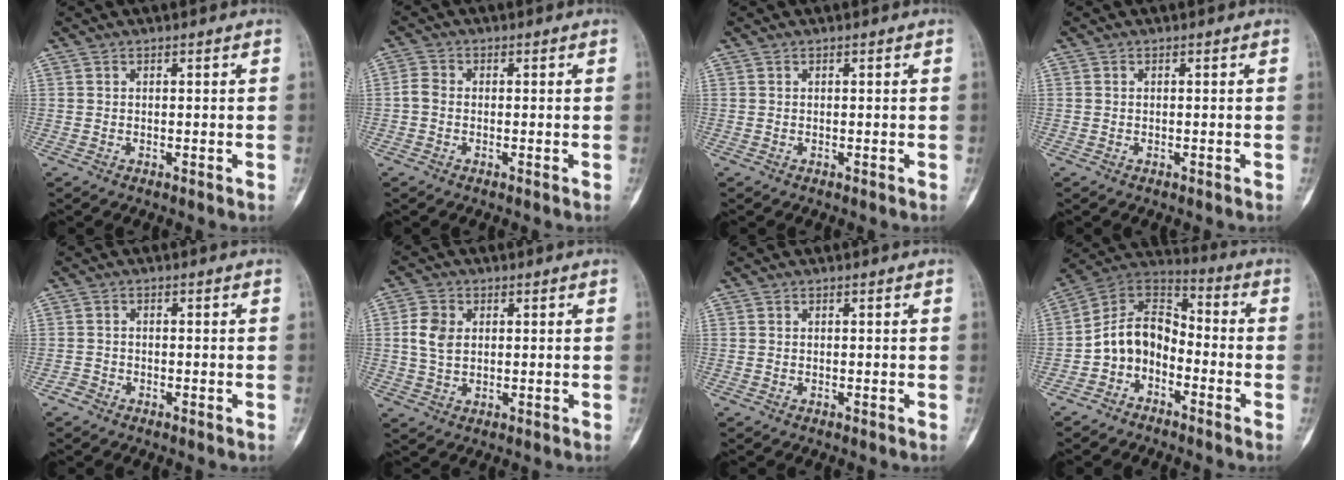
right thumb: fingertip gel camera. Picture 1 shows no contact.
{"total": 2.5, "force": [-0.4, 2.0, 1.5], "torque": [-0.025, 0.004, -0.017]}
{"total": 0.0}
{"total": 0.0}
{"total": 1.7, "force": [-1.2, 1.2, 0.0], "torque": [0.004, 0.008, -0.027]}
{"total": 5.6, "force": [0.7, 4.1, 3.7], "torque": [-0.067, 0.001, 0.013]}
{"total": 0.0}
{"total": 11.5, "force": [-3.9, 8.5, 6.7], "torque": [-0.094, 0.074, -0.086]}